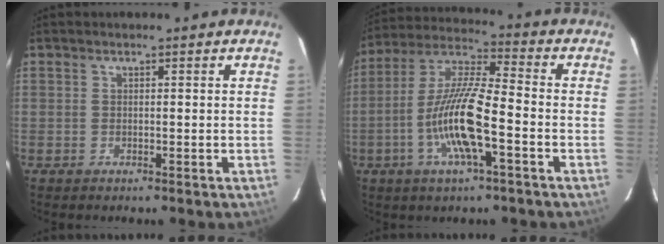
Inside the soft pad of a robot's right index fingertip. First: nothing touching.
{"total": 13.6, "force": [-4.0, 1.9, 12.9], "torque": [-0.258, 0.001, -0.076]}